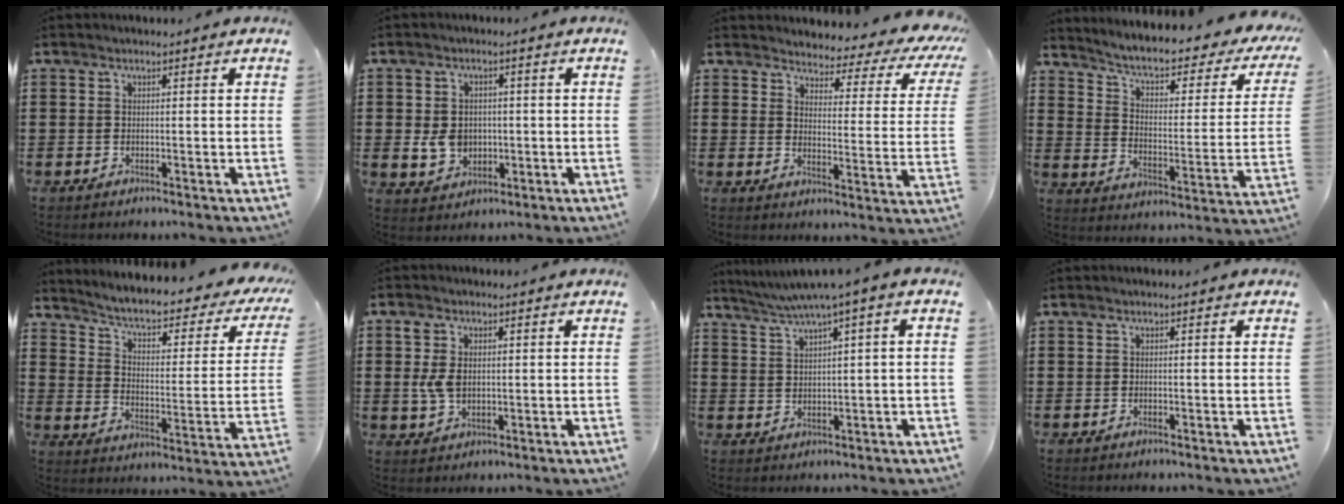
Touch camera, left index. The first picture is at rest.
{"total": 4.7, "force": [-0.4, 3.9, 2.5], "torque": [-0.047, 0.005, -0.009]}
{"total": 3.2, "force": [2.8, 1.0, 1.1], "torque": [-0.035, -0.027, 0.039]}
{"total": 4.8, "force": [3.3, 0.8, 3.4], "torque": [-0.081, -0.030, 0.047]}
{"total": 4.6, "force": [3.3, 0.7, 3.2], "torque": [-0.076, -0.033, 0.046]}
{"total": 4.5, "force": [0.4, 3.1, 3.3], "torque": [-0.091, 0.003, 0.001]}
{"total": 3.6, "force": [1.9, -0.4, 3.1], "torque": [-0.063, -0.009, 0.029]}
{"total": 0.0}